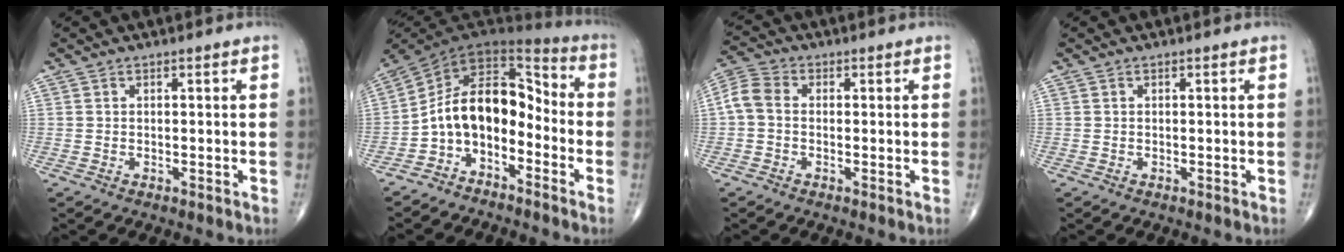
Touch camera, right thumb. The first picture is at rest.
{"total": 13.4, "force": [-4.4, 8.5, 9.4], "torque": [-0.127, 0.096, -0.091]}
{"total": 5.1, "force": [-0.2, 3.7, 3.5], "torque": [-0.073, 0.015, -0.017]}
{"total": 0.0}